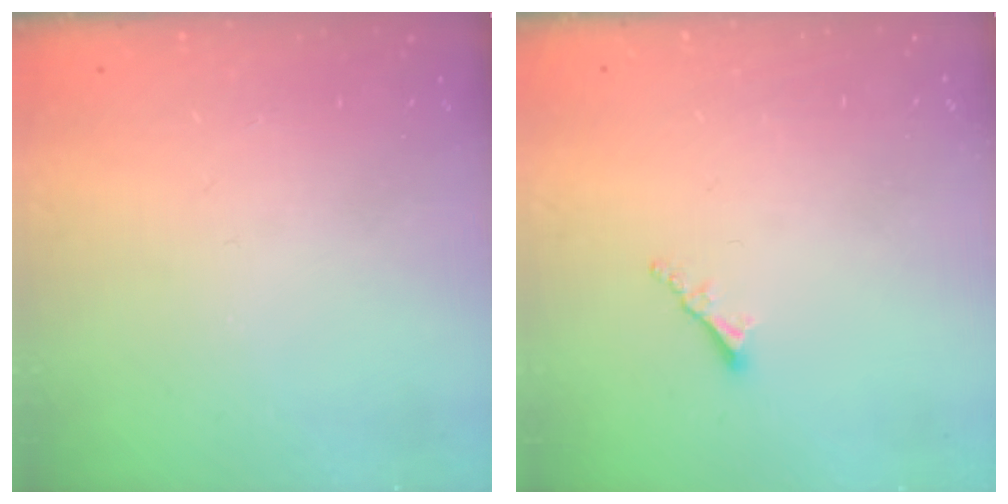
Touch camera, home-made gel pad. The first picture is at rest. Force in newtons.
{"total": 1.7, "press": 1.7, "slide": 0.3}